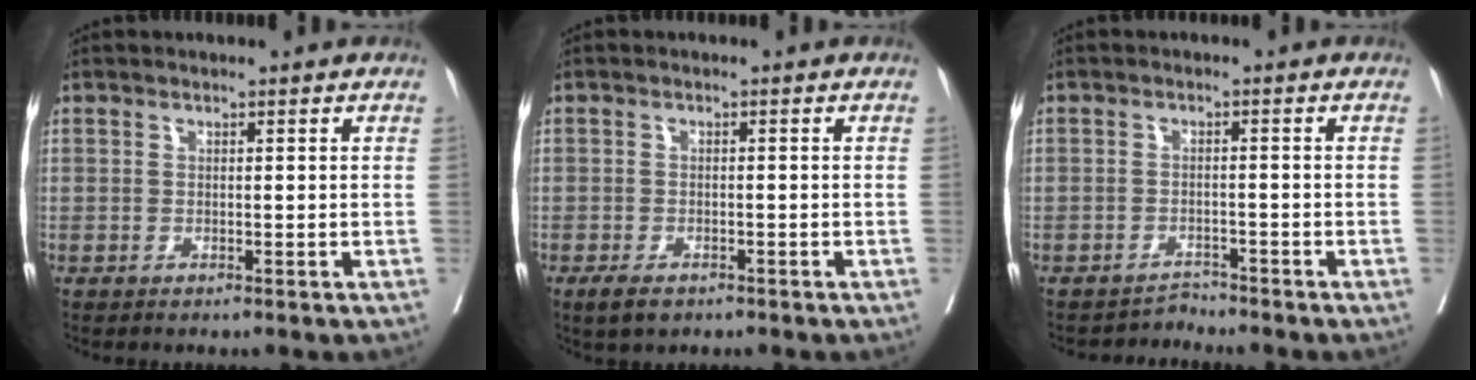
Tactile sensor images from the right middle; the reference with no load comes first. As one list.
[{"total": 3.1, "force": [-2.1, 1.4, 1.7], "torque": [-0.033, -0.004, -0.031]}, {"total": 2.2, "force": [-1.9, 0.0, -1.2], "torque": [0.025, -0.005, -0.030]}]